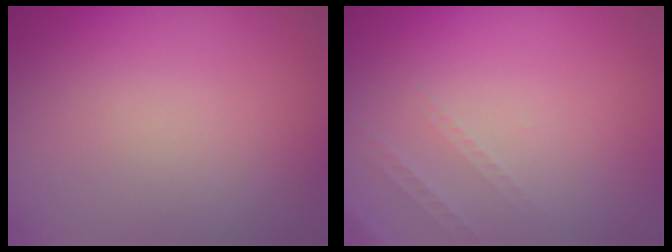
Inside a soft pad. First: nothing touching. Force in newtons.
{"total": 1.3, "press": 1.2, "slide": 0.4}